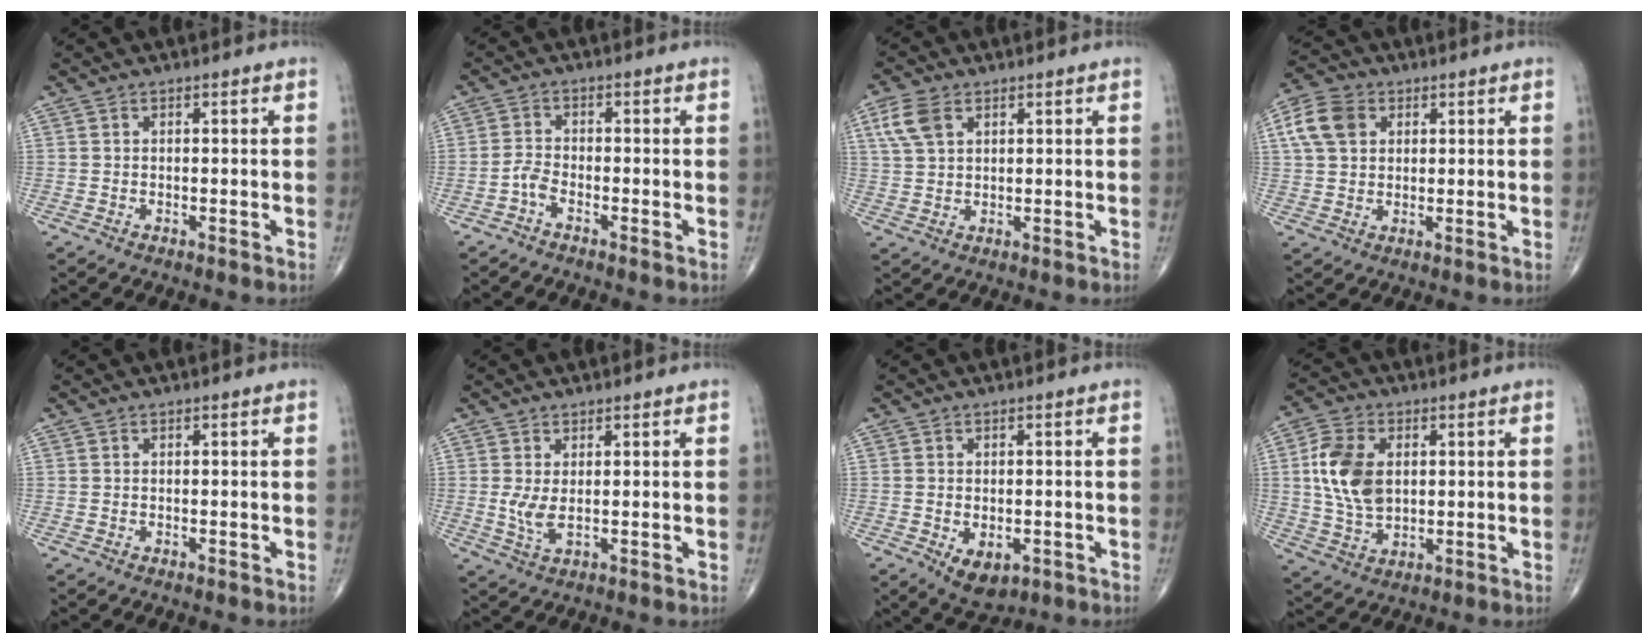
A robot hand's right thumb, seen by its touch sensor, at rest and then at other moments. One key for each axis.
{"total": 2.3, "fx": -1.6, "fy": 0.6, "fz": 1.5, "tx": -0.027, "ty": 0.007, "tz": -0.039}
{"total": 6.3, "fx": 2.8, "fy": 3.9, "fz": 4.0, "tx": -0.079, "ty": 0.002, "tz": 0.059}
{"total": 8.4, "fx": 2.8, "fy": 6.2, "fz": 4.9, "tx": -0.085, "ty": 0.007, "tz": 0.048}
{"total": 0.0}
{"total": 3.5, "fx": 0.5, "fy": 1.2, "fz": 3.2, "tx": -0.066, "ty": -0.011, "tz": 0.015}
{"total": 5.6, "fx": -1.8, "fy": 3.5, "fz": 4.1, "tx": -0.047, "ty": -0.002, "tz": -0.015}
{"total": 11.6, "fx": 1.8, "fy": 7.6, "fz": 8.5, "tx": -0.157, "ty": 0.000, "tz": 0.037}